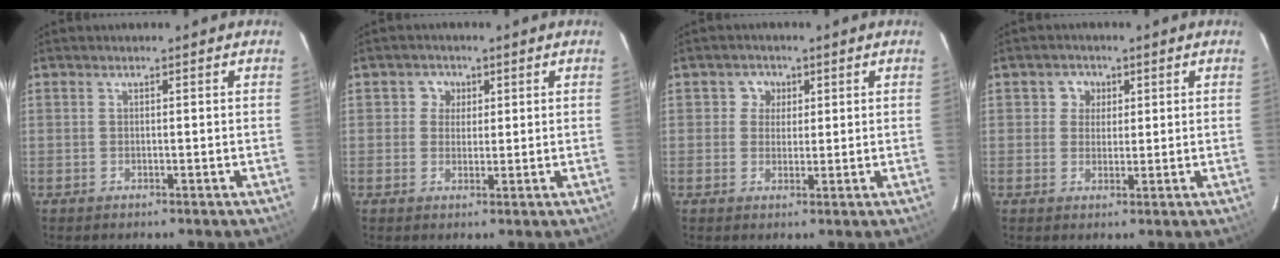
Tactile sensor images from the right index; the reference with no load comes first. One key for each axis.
{"total": 3.1, "fx": 0.7, "fy": 3.0, "fz": 0.2, "tx": 0.005, "ty": 0.013, "tz": 0.007}
{"total": 3.2, "fx": 0.8, "fy": 3.1, "fz": 0.2, "tx": 0.008, "ty": 0.013, "tz": 0.009}
{"total": 3.3, "fx": 0.9, "fy": 3.2, "fz": 0.4, "tx": 0.005, "ty": 0.013, "tz": 0.011}